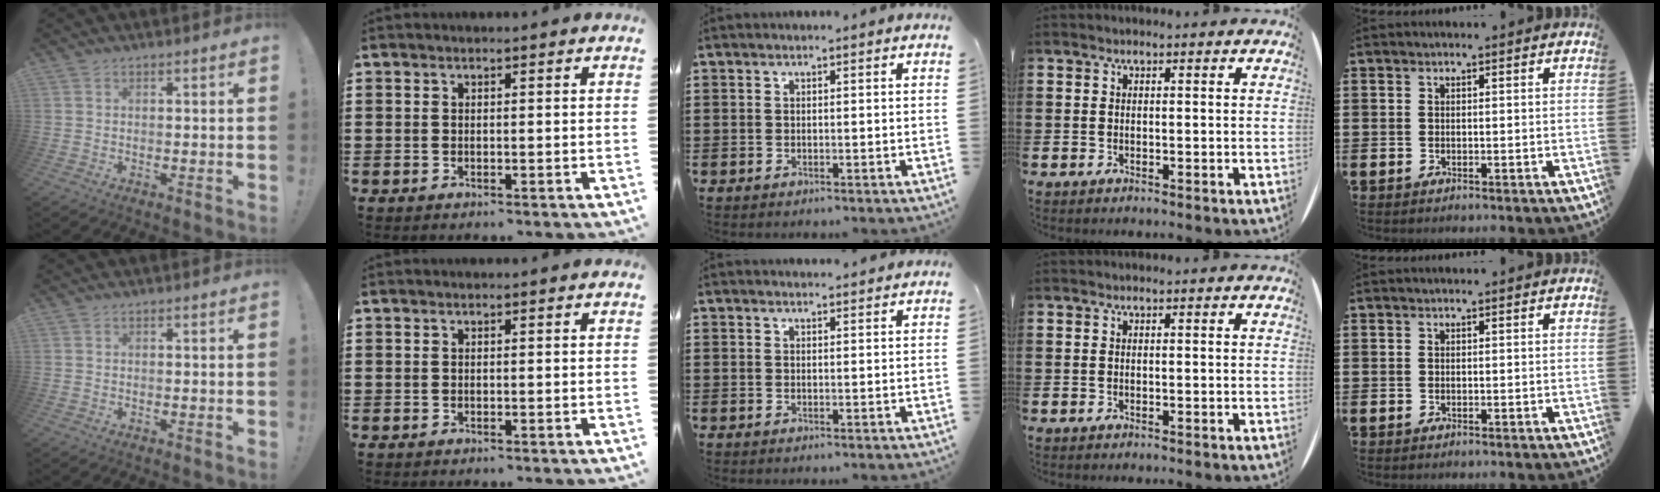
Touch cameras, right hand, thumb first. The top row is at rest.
{"middle": {"total": 1.3, "force": [1.3, 0.1, 0.2], "torque": [0.002, -0.003, 0.022]}}